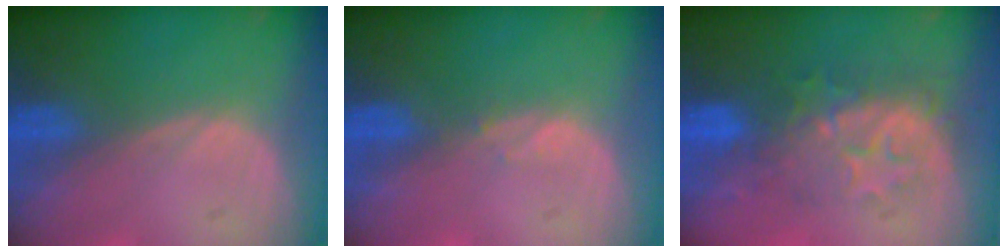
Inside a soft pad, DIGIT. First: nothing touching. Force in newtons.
{"total": 0.7, "press": 0.7, "slide": 0.2}
{"total": 8.3, "press": 7.9, "slide": 2.5}